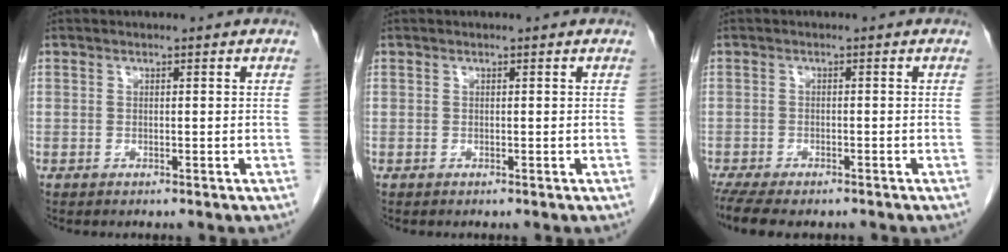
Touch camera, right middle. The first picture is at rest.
{"total": 0.0}
{"total": 9.0, "force": [-7.2, 2.8, 4.6], "torque": [-0.079, -0.007, -0.109]}